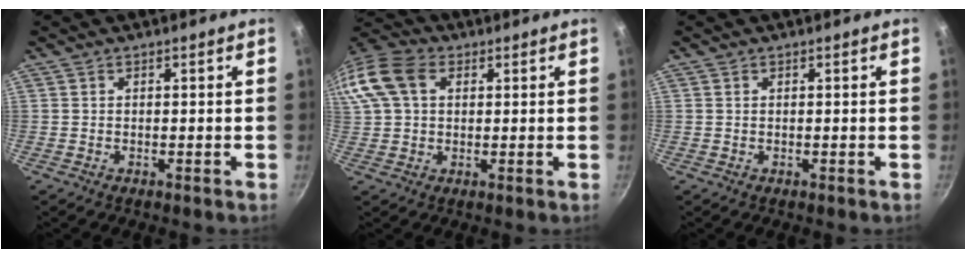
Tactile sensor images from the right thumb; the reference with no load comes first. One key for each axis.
{"total": 15.8, "fx": 4.7, "fy": 11.3, "fz": 10.0, "tx": -0.237, "ty": 0.036, "tz": 0.078}
{"total": 0.0}